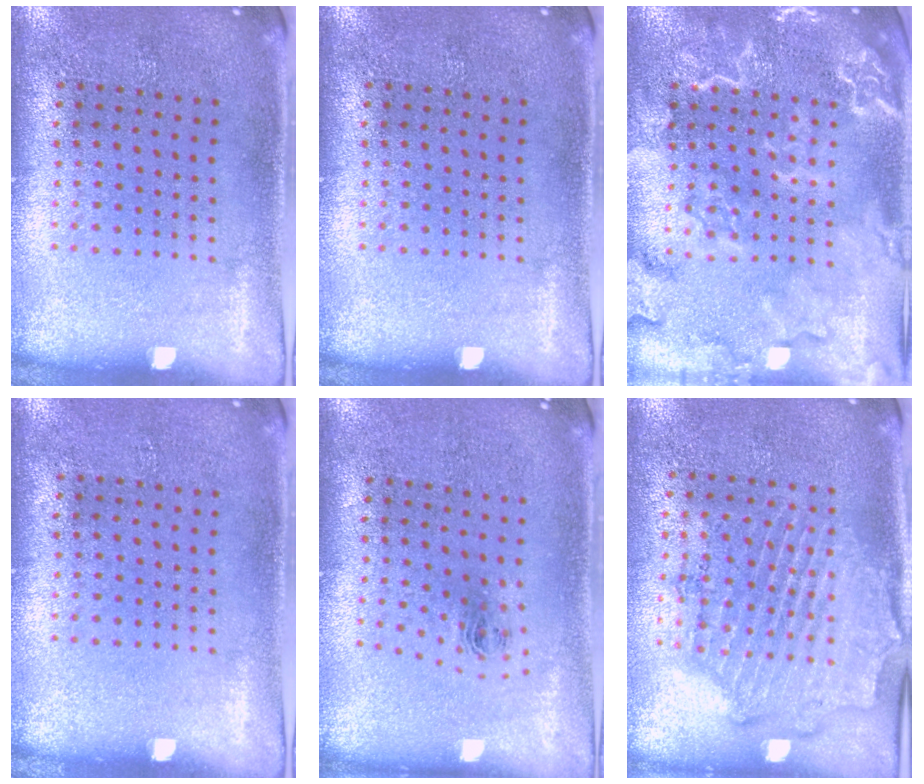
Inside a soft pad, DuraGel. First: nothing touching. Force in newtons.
{"total": 0.0}
{"total": 2.8, "press": 2.8, "slide": 0.4}
{"total": 0.0}
{"total": 0.9, "press": 0.3, "slide": 0.8}
{"total": 1.9, "press": 1.7, "slide": 0.7}